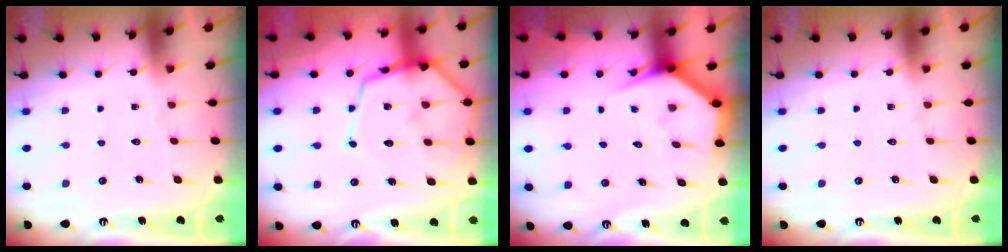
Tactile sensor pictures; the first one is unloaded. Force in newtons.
{"total": 15.5, "press": 15.5, "slide": 1.3}
{"total": 3.5, "press": 3.5, "slide": 0.3}
{"total": 0.0}